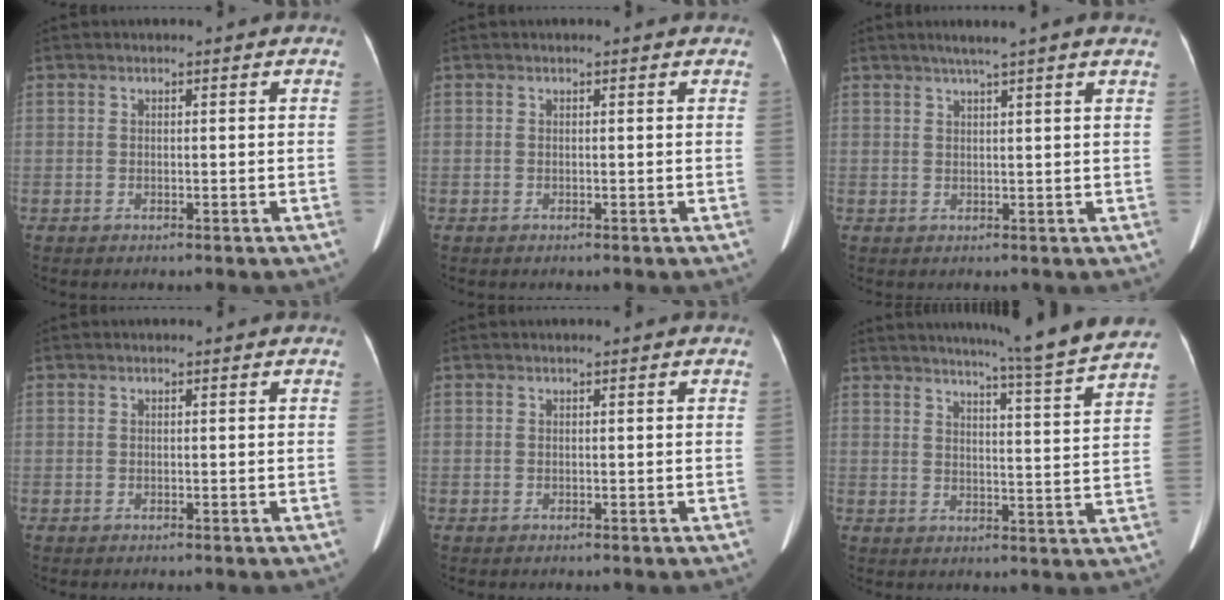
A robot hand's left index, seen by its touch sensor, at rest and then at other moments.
{"total": 0.0}
{"total": 5.3, "force": [4.1, -0.8, 3.3], "torque": [-0.050, 0.019, 0.058]}
{"total": 0.0}
{"total": 0.0}
{"total": 12.6, "force": [11.5, -2.2, 4.8], "torque": [-0.081, -0.040, 0.143]}